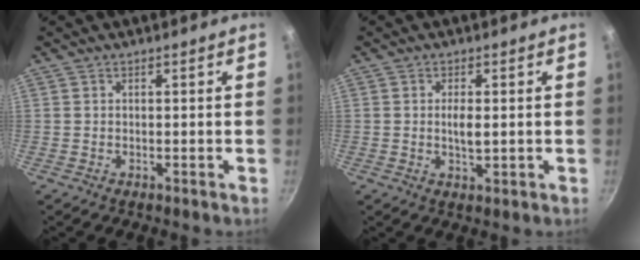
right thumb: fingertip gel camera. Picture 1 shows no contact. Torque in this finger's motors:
{"motor_torque": [2.09, 1.88, 1.49, -0.96, 0.60]}